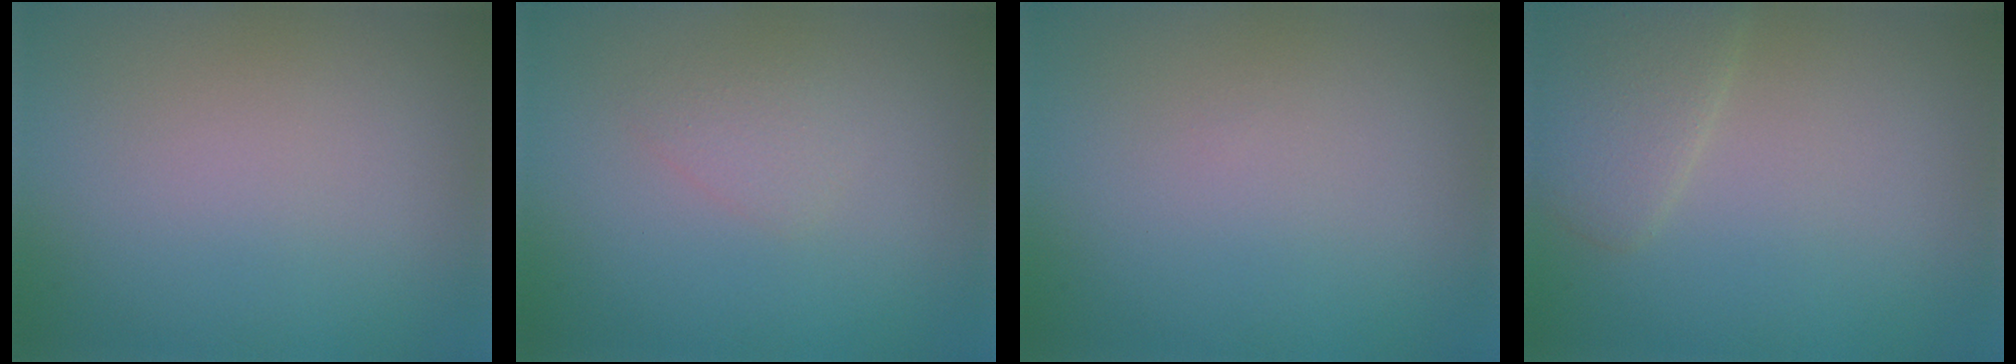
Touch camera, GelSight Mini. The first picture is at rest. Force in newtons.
{"total": 1.1, "press": 1.1, "slide": 0.0}
{"total": 0.0}
{"total": 2.6, "press": 2.6, "slide": 0.2}